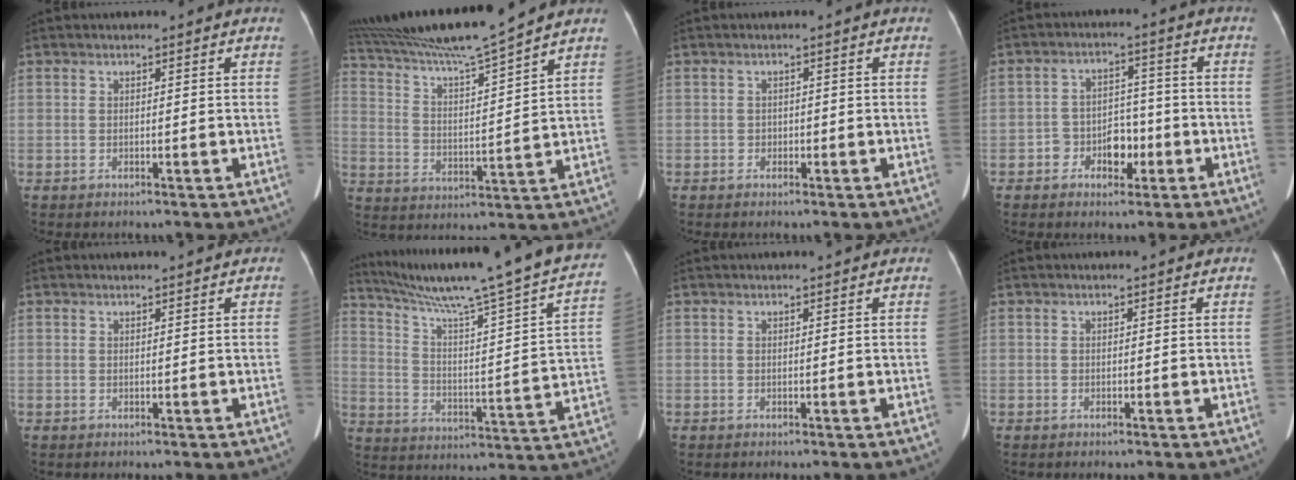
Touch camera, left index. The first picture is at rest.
{"total": 14.5, "force": [12.9, -2.0, 6.3], "torque": [-0.122, -0.004, 0.225]}
{"total": 0.9, "force": [-0.3, 0.7, 0.3], "torque": [0.000, 0.004, -0.007]}
{"total": 5.4, "force": [-2.3, 3.7, 3.2], "torque": [-0.049, 0.019, -0.036]}
{"total": 1.3, "force": [1.2, 0.4, 0.4], "torque": [-0.005, 0.013, 0.014]}
{"total": 29.0, "force": [23.8, 0.2, 16.7], "torque": [-0.268, -0.047, 0.323]}
{"total": 1.4, "force": [1.3, 0.0, 0.4], "torque": [-0.008, 0.018, 0.019]}
{"total": 0.0}